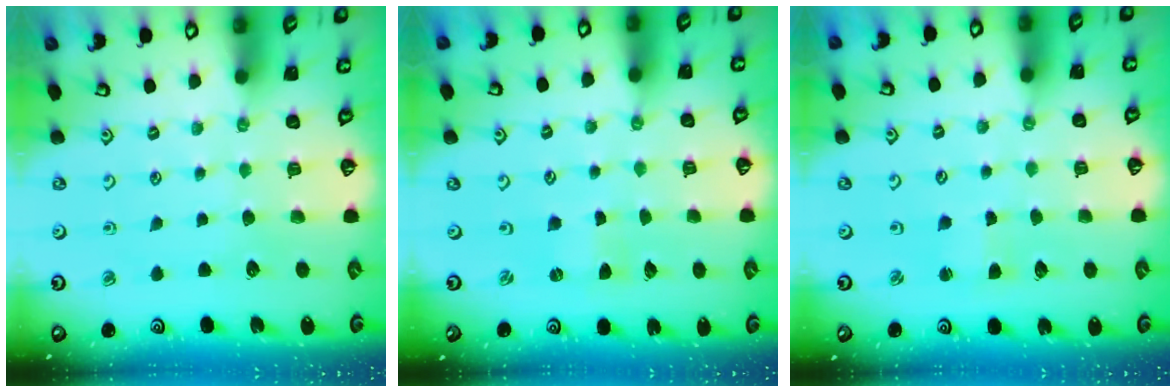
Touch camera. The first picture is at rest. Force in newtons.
{"total": 0.0}
{"total": 1.9, "press": 1.9, "slide": 0.3}